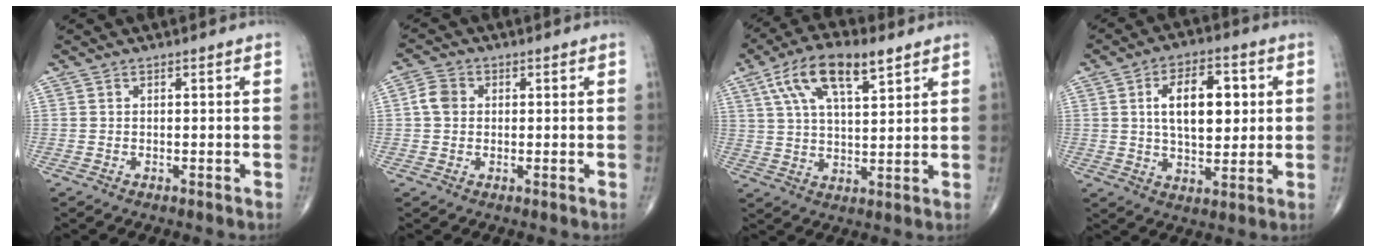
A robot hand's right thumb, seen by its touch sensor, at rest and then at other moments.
{"total": 3.8, "force": [0.3, 3.2, 2.1], "torque": [-0.034, 0.009, 0.000]}
{"total": 13.5, "force": [6.8, 5.3, 10.3], "torque": [-0.174, -0.007, 0.121]}
{"total": 12.7, "force": [2.4, 6.8, 10.4], "torque": [-0.137, -0.003, 0.040]}